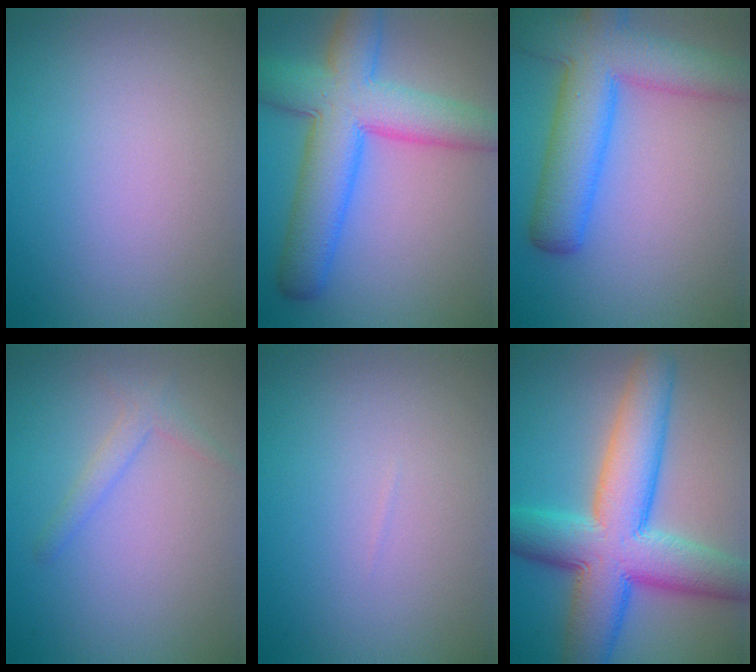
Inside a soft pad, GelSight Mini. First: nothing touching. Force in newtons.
{"total": 9.3, "press": 9.3, "slide": 0.3}
{"total": 8.5, "press": 8.4, "slide": 0.5}
{"total": 1.5, "press": 1.5, "slide": 0.1}
{"total": 0.0}
{"total": 11.4, "press": 11.4, "slide": 0.1}